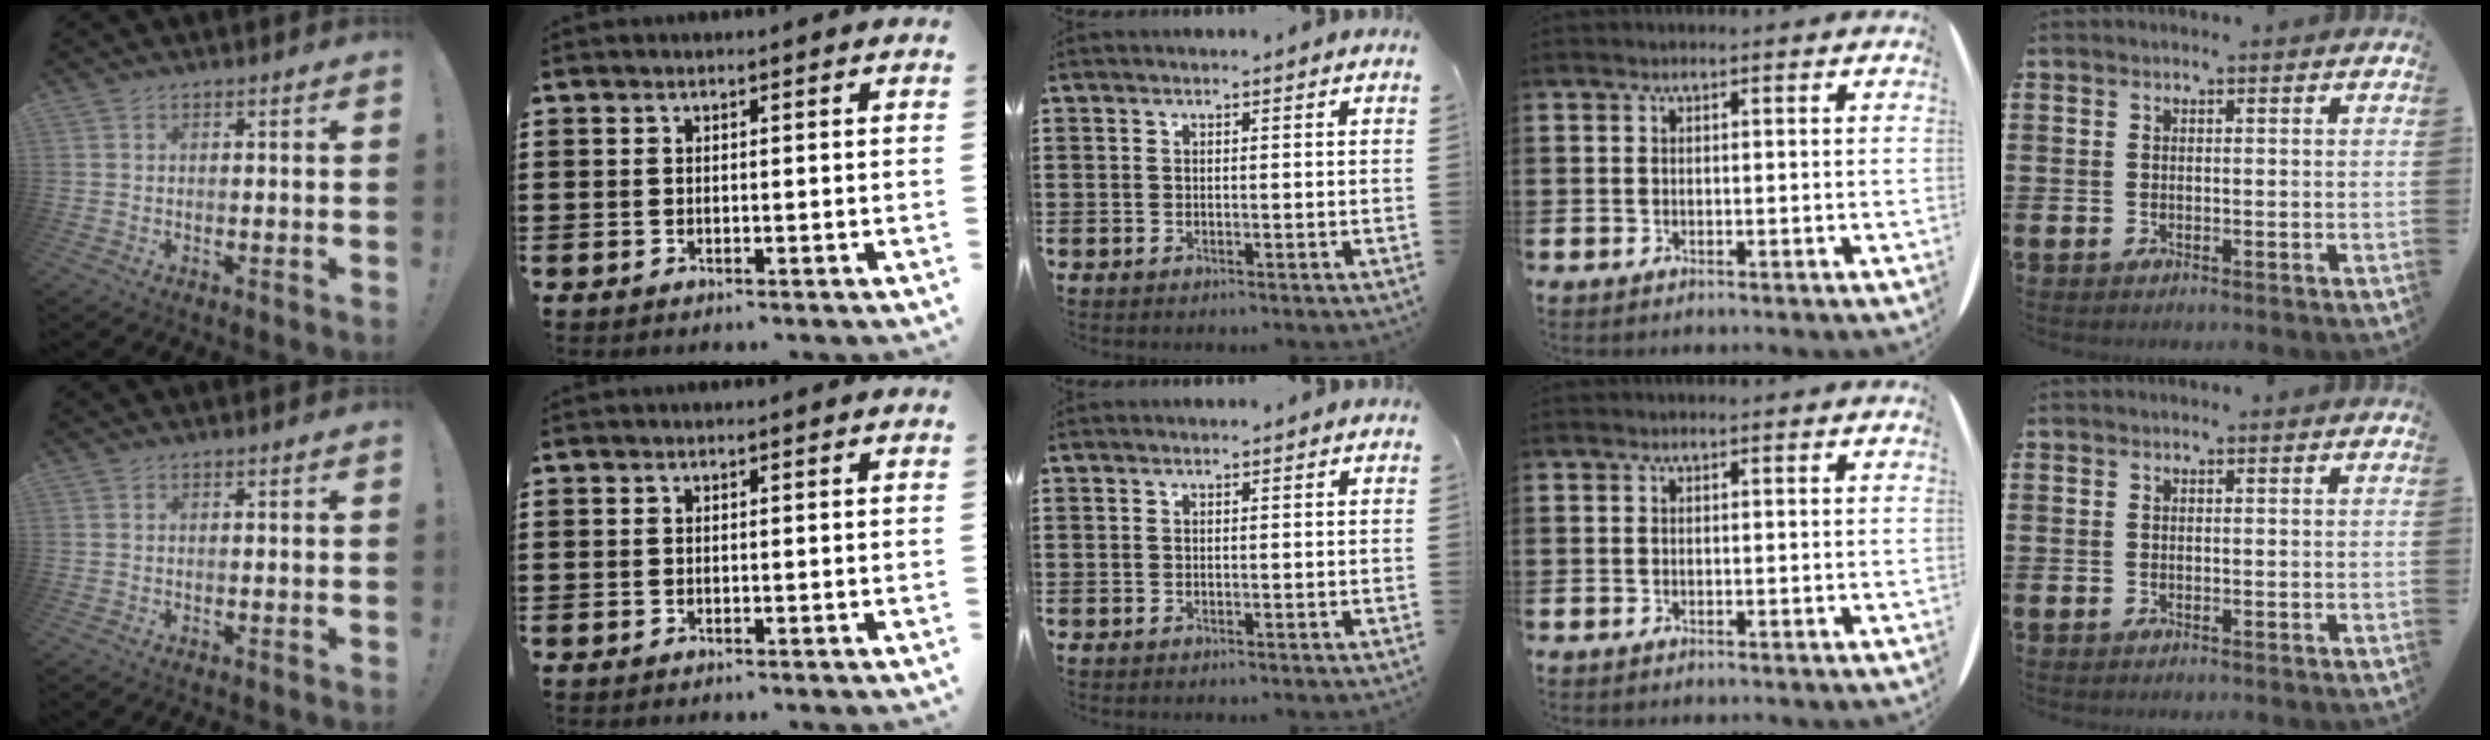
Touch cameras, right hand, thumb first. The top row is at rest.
{}